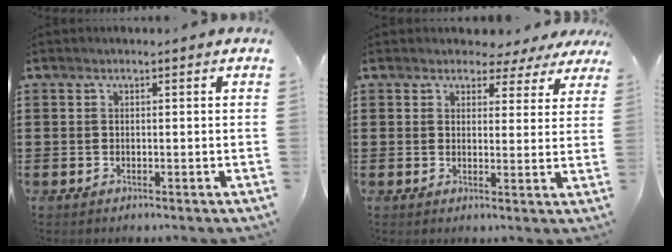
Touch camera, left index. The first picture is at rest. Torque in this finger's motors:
{"motor_torque": [2.14, 0.00, 0.26, 0.02]}